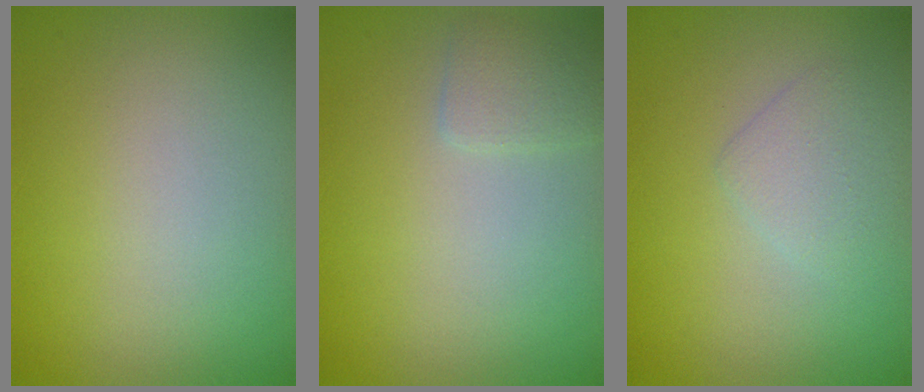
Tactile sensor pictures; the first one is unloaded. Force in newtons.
{"total": 1.5, "press": 1.5, "slide": 0.0}
{"total": 1.8, "press": 1.8, "slide": 0.1}